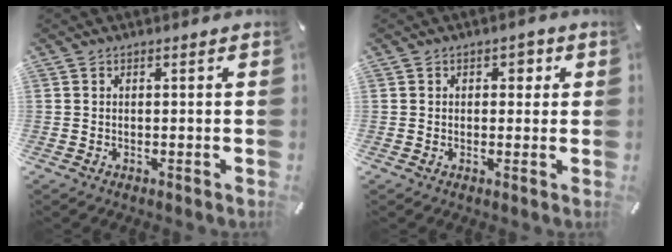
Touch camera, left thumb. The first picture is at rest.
{"total": 2.3, "force": [0.4, 1.9, 1.2], "torque": [-0.002, -0.001, -0.002]}